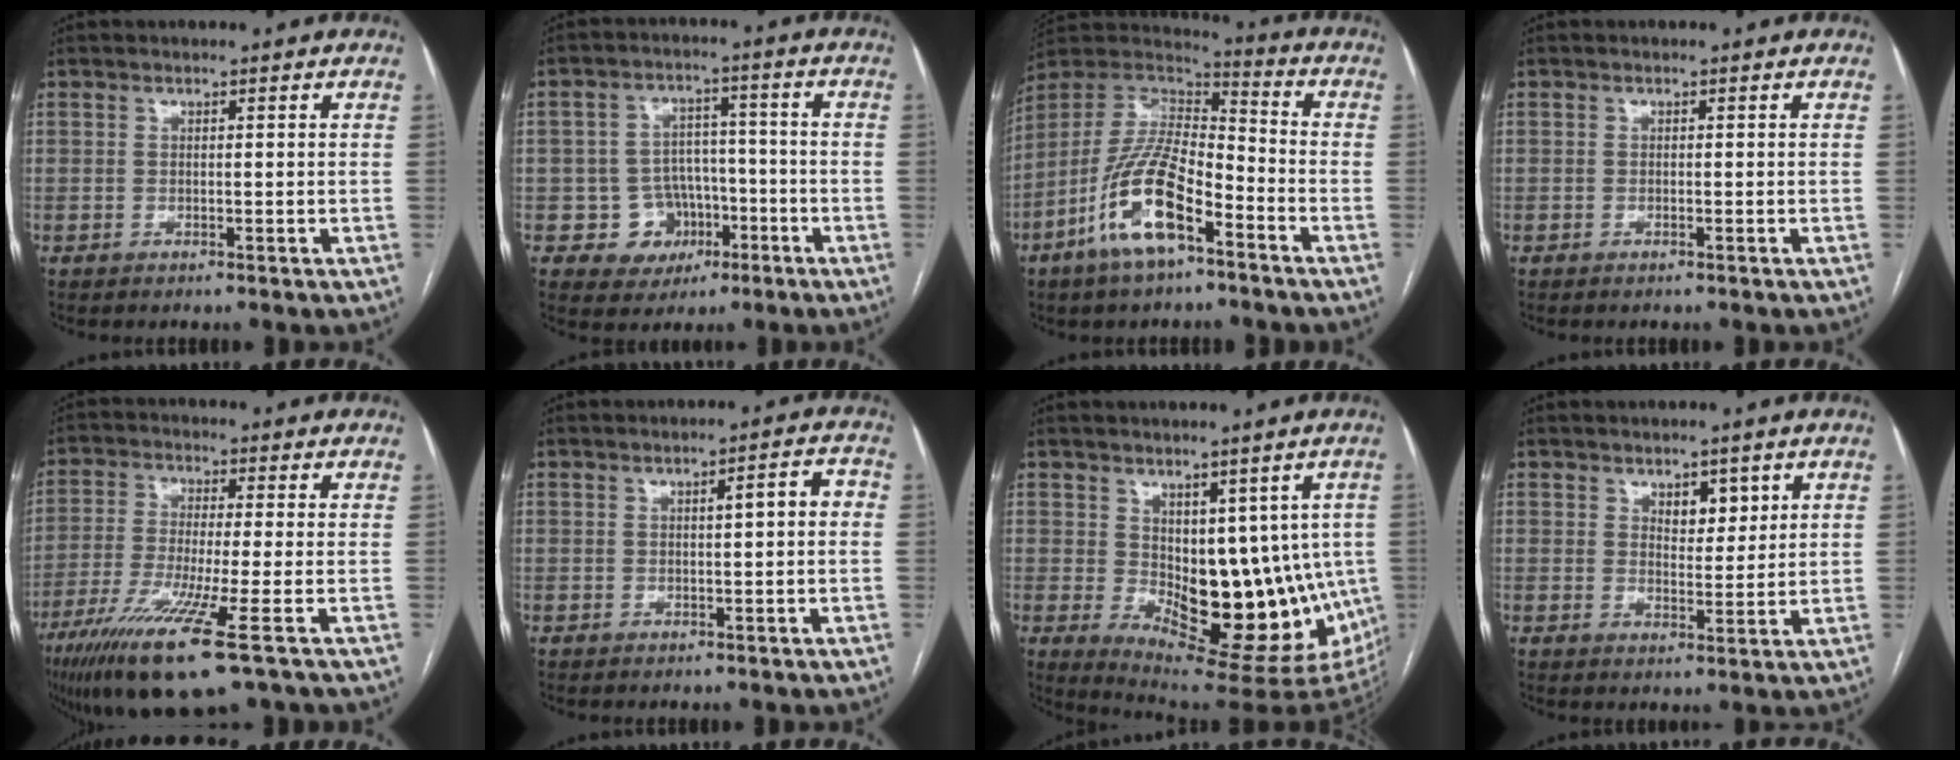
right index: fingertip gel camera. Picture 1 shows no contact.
{"total": 7.7, "force": [-2.8, 7.0, 1.2], "torque": [-0.006, 0.023, -0.034]}
{"total": 15.5, "force": [-7.7, 5.2, 12.4], "torque": [-0.255, 0.005, -0.140]}
{"total": 0.0}
{"total": 13.5, "force": [-7.4, 0.2, 11.4], "torque": [-0.230, -0.039, -0.132]}
{"total": 3.3, "force": [0.1, 0.6, 3.2], "torque": [-0.045, 0.012, 0.001]}
{"total": 16.7, "force": [-1.5, 8.1, 14.5], "torque": [-0.165, -0.003, 0.003]}
{"total": 3.9, "force": [2.0, 2.0, 2.6], "torque": [-0.038, -0.001, 0.035]}